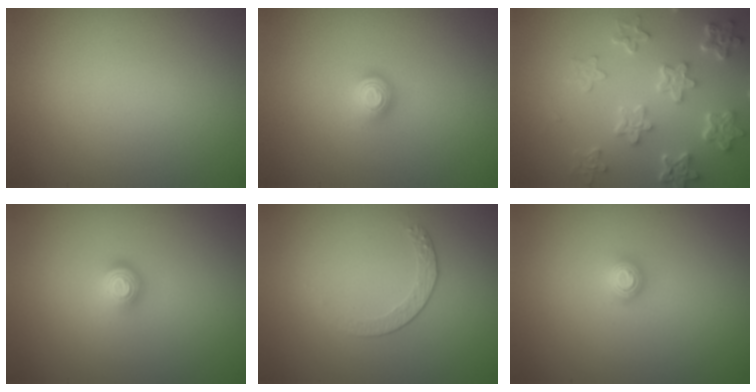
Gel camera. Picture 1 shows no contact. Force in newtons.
{"total": 1.8, "press": 1.3, "slide": 1.2}
{"total": 6.2, "press": 4.7, "slide": 4.0}
{"total": 2.0, "press": 1.4, "slide": 1.4}
{"total": 1.5, "press": 0.9, "slide": 1.2}
{"total": 1.2, "press": 1.2, "slide": 0.1}